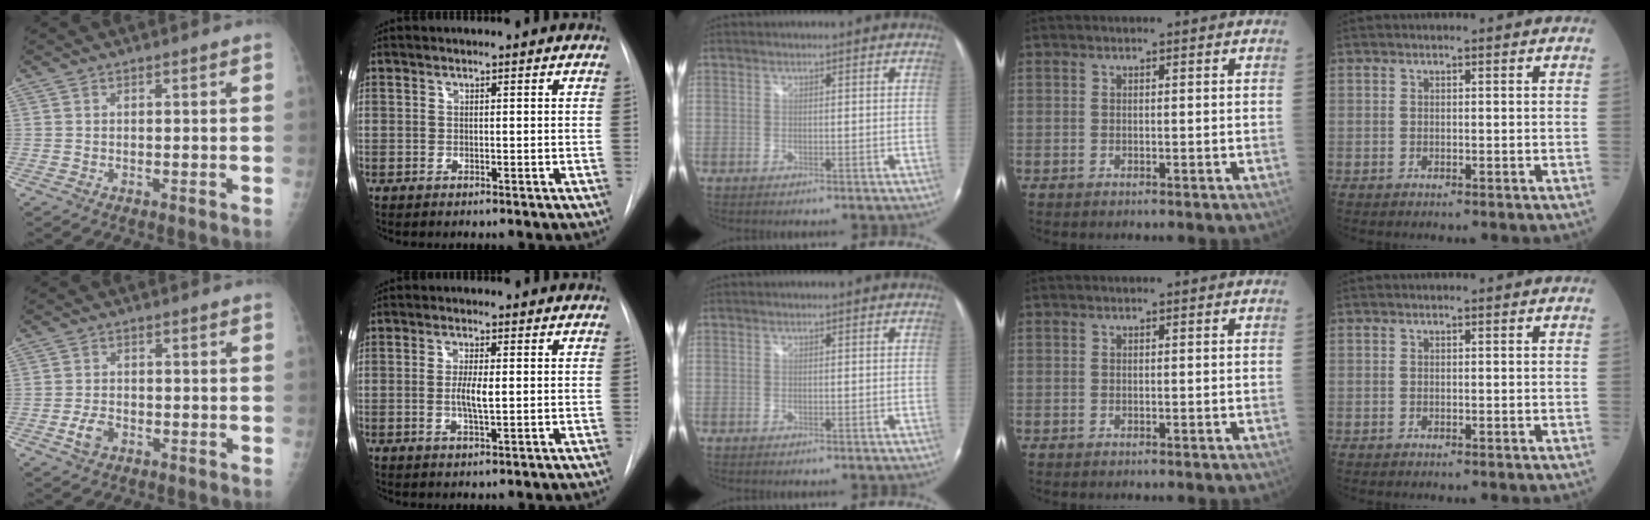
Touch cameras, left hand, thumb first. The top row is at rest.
{"thumb": {"total": 3.4, "force": [-1.6, 2.2, 2.1], "torque": [-0.040, 0.011, -0.028]}, "index": {"total": 3.3, "force": [-0.1, 0.6, 3.3], "torque": [-0.063, -0.003, -0.001]}}